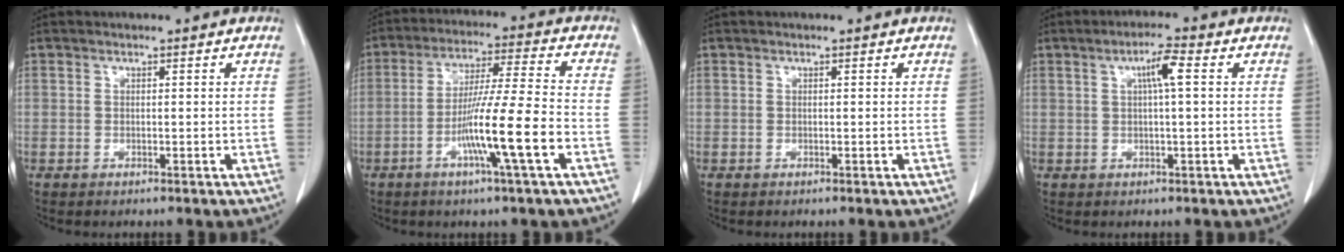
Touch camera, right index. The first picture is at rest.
{"total": 12.0, "force": [-4.2, -1.2, 11.1], "torque": [-0.206, -0.010, -0.079]}
{"total": 0.0}
{"total": 3.9, "force": [1.1, 0.4, 3.7], "torque": [-0.065, 0.009, 0.016]}